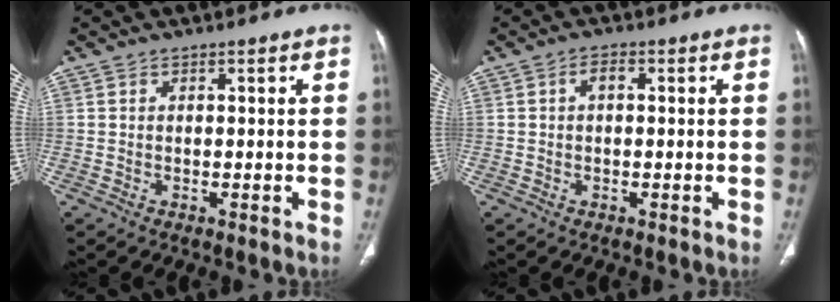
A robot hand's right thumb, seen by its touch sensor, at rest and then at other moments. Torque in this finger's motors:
{"motor_torque": [1.00, 2.40, 0.51, -0.33, -0.01]}